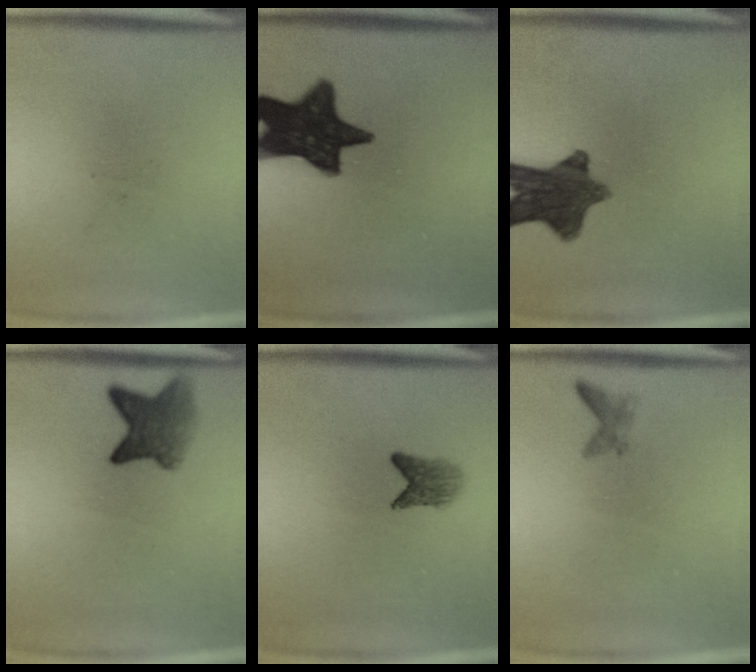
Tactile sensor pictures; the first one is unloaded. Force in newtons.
{"total": 15.1}
{"total": 10.6}
{"total": 5.8}
{"total": 2.8}
{"total": 1.1}